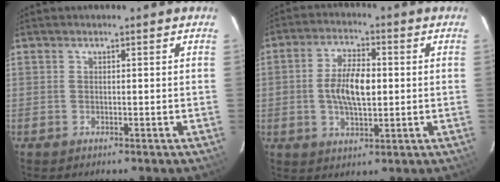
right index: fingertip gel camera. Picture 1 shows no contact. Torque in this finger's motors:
{"motor_torque": [0.33, -0.03, 0.30, 0.13]}